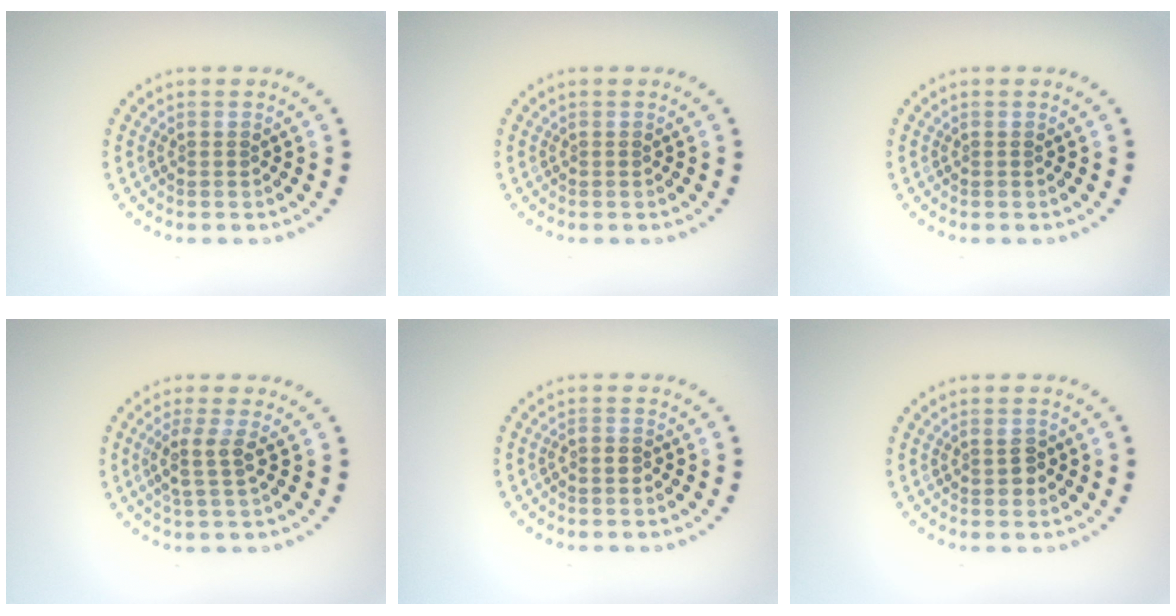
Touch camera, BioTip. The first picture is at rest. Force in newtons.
{"total": 0.0}
{"total": 0.0}
{"total": 2.2, "press": 1.7, "slide": 1.4}
{"total": 0.8, "press": 0.6, "slide": 0.5}
{"total": 1.5, "press": 1.5, "slide": 0.1}